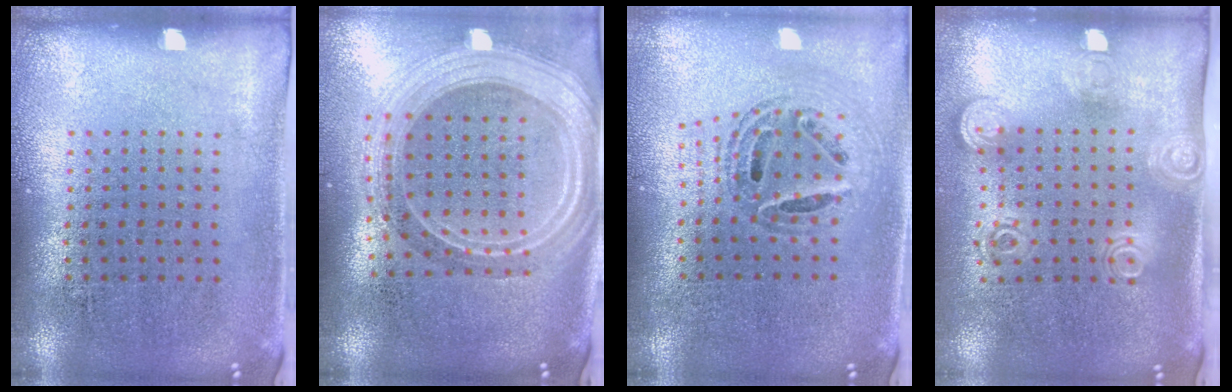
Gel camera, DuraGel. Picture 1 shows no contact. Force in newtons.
{"total": 2.7, "press": 2.2, "slide": 1.5}
{"total": 0.9, "press": 0.8, "slide": 0.2}
{"total": 1.9, "press": 1.4, "slide": 1.3}